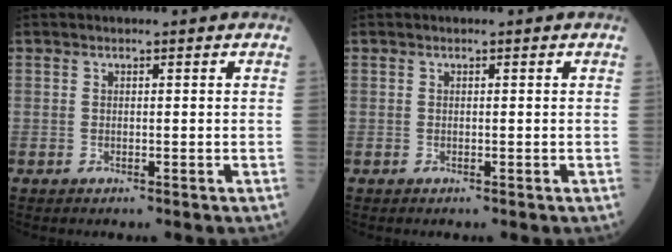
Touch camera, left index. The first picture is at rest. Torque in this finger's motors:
{"motor_torque": [0.00, 0.00, 0.00, 0.00]}